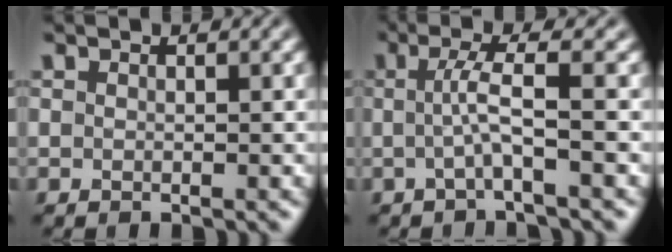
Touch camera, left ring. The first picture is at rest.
{"total": 3.1, "force": [-0.3, 0.4, 3.1], "torque": [-0.059, 0.002, -0.009]}